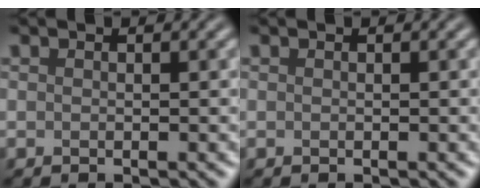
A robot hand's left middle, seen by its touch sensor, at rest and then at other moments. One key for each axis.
{"total": 0.0}